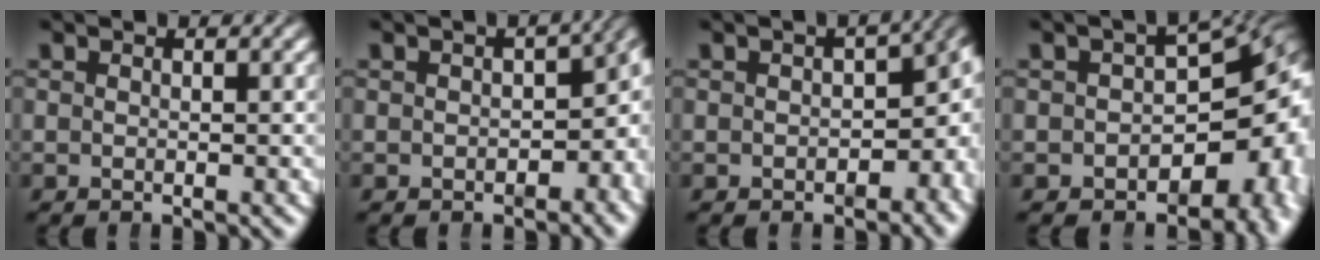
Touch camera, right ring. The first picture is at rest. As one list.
[{"total": 3.6, "force": [-0.6, 2.0, 2.9], "torque": [-0.014, 0.005, -0.007]}, {"total": 4.0, "force": [-0.6, 2.2, 3.3], "torque": [-0.017, 0.004, -0.008]}, {"total": 10.3, "force": [-2.1, 6.8, 7.4], "torque": [-0.061, -0.001, -0.035]}]